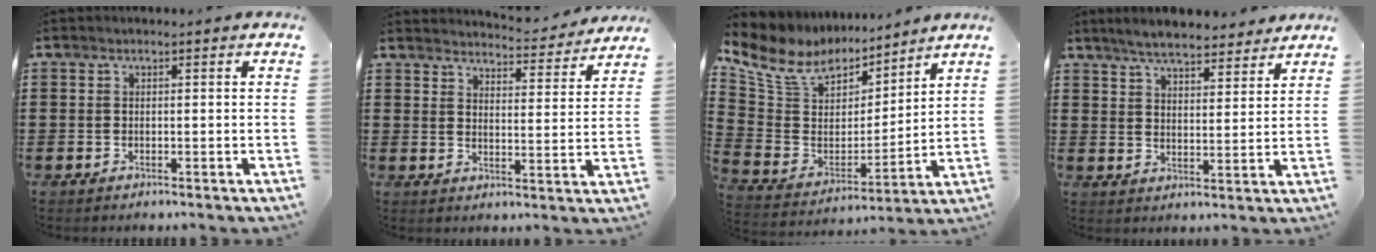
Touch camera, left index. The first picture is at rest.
{"total": 4.4, "force": [4.4, -0.2, 0.5], "torque": [-0.013, -0.037, 0.071]}
{"total": 9.9, "force": [8.1, 4.8, 2.9], "torque": [-0.107, -0.048, 0.149]}
{"total": 5.9, "force": [5.5, 1.0, 1.9], "torque": [-0.056, -0.013, 0.102]}